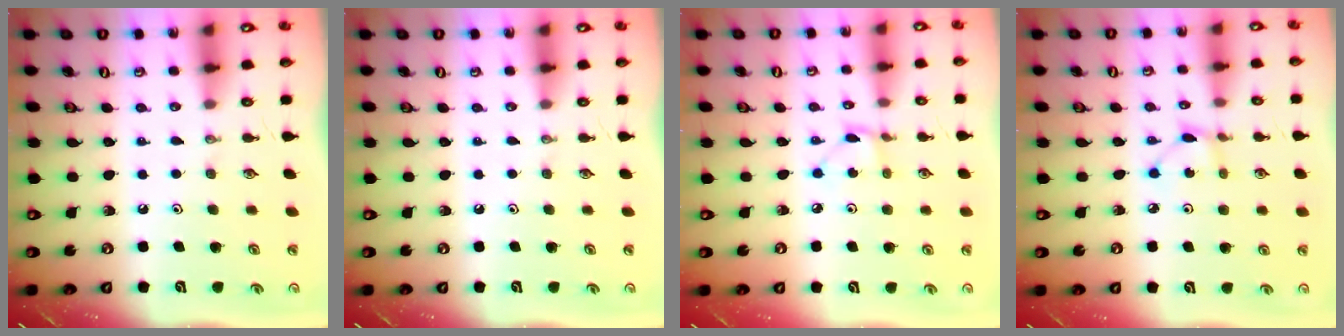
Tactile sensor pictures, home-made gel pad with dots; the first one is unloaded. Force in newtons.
{"total": 0.0}
{"total": 1.8, "press": 1.8, "slide": 0.3}
{"total": 1.9, "press": 1.9, "slide": 0.3}